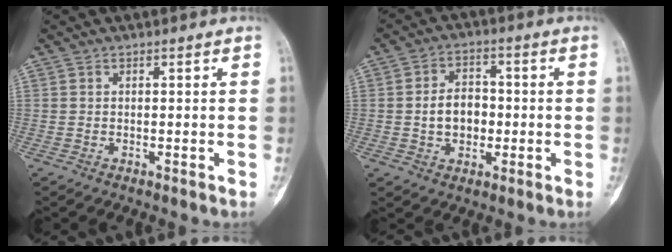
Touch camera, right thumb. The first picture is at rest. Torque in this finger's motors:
{"motor_torque": [-0.44, 0.41, 0.35, -0.35, 0.06]}